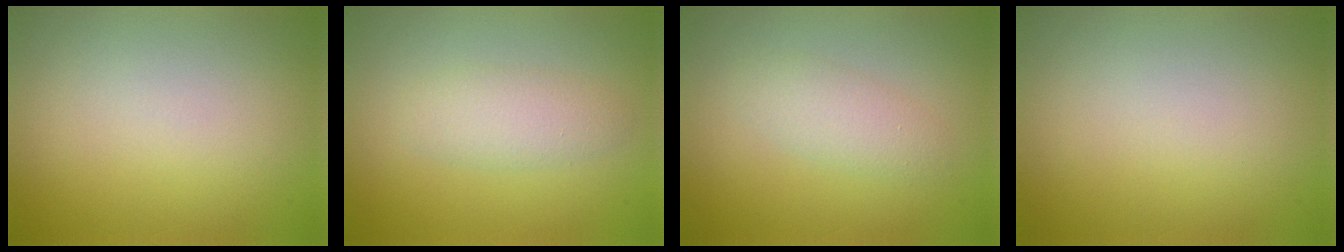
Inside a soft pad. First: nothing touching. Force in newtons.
{"total": 2.4, "press": 2.4, "slide": 0.0}
{"total": 2.0, "press": 2.0, "slide": 0.1}
{"total": 0.0}